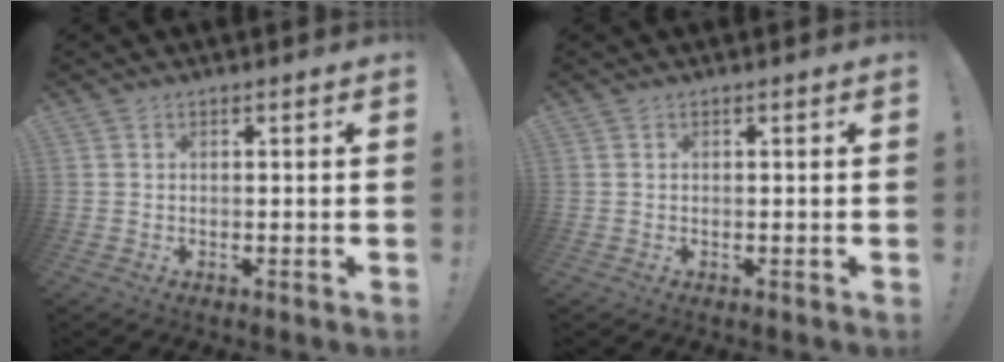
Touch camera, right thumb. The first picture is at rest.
{"total": 0.0}